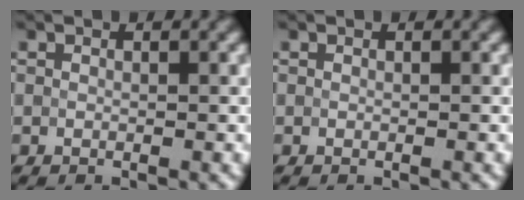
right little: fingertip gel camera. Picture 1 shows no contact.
{"total": 0.0}